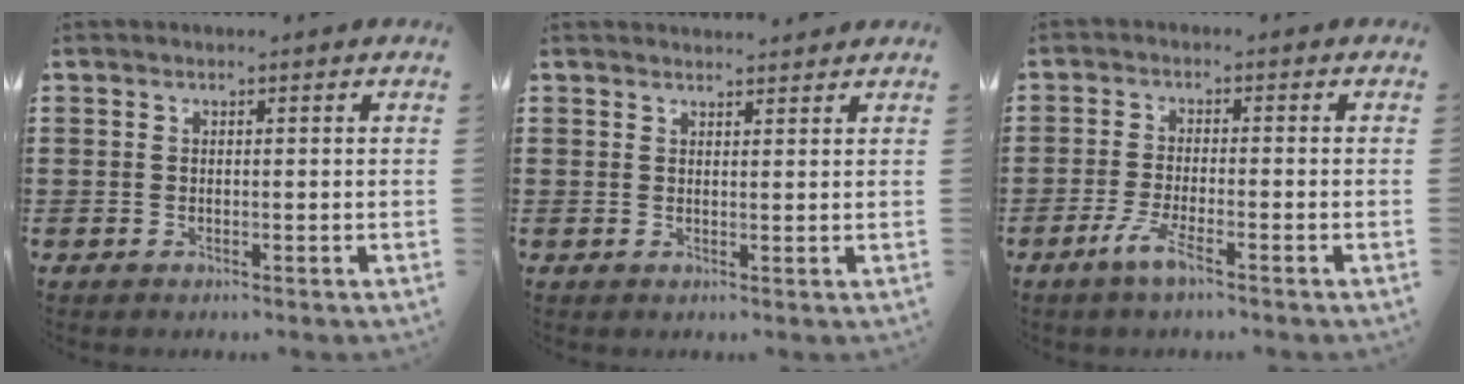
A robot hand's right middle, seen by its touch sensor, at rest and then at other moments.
{"total": 1.4, "force": [1.4, 0.0, -0.1], "torque": [-0.001, 0.001, 0.028]}
{"total": 4.3, "force": [-2.7, 0.5, 3.4], "torque": [-0.074, -0.008, -0.052]}